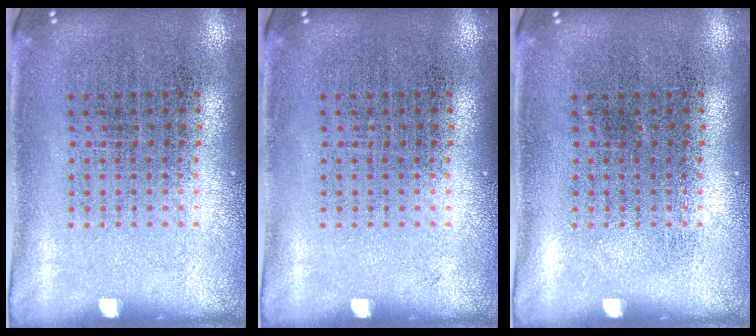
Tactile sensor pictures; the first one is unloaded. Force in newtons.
{"total": 0.0}
{"total": 0.0}